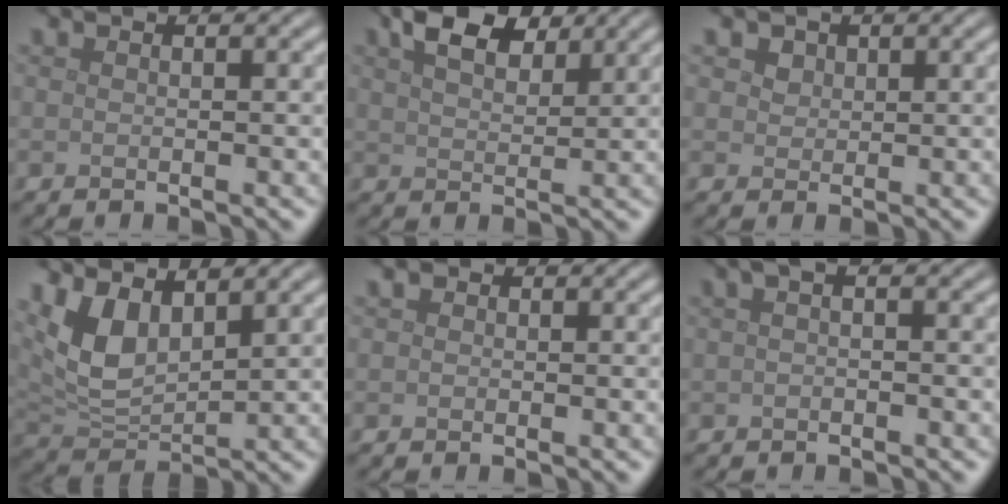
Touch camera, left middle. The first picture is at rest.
{"total": 5.9, "force": [3.9, 2.7, 3.6], "torque": [-0.063, 0.020, 0.059]}
{"total": 2.4, "force": [1.4, 1.7, 1.0], "torque": [-0.024, 0.004, 0.022]}
{"total": 5.6, "force": [2.5, 3.0, 4.1], "torque": [-0.092, -0.006, 0.050]}
{"total": 0.7, "force": [0.1, 0.6, 0.3], "torque": [-0.002, -0.001, -0.004]}
{"total": 1.8, "force": [0.5, 0.6, 1.7], "torque": [-0.025, 0.006, 0.000]}